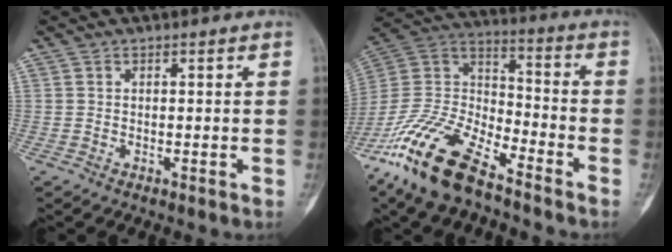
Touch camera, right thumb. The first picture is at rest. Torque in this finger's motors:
{"motor_torque": [2.20, 1.08, 1.54, -1.23, 0.46]}